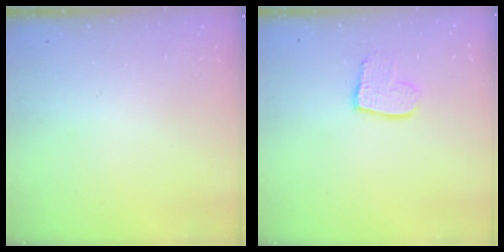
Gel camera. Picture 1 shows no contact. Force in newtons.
{"total": 9.5, "press": 9.5, "slide": 0.7}